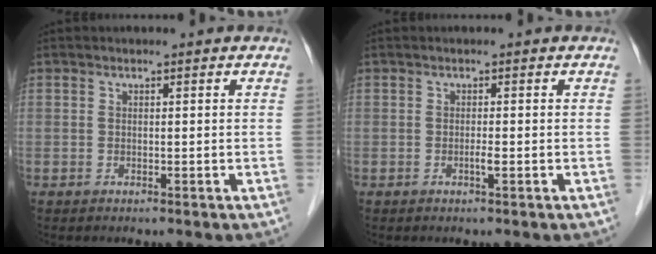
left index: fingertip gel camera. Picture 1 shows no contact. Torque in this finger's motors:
{"motor_torque": [0.28, 0.20, 0.01, 0.00]}